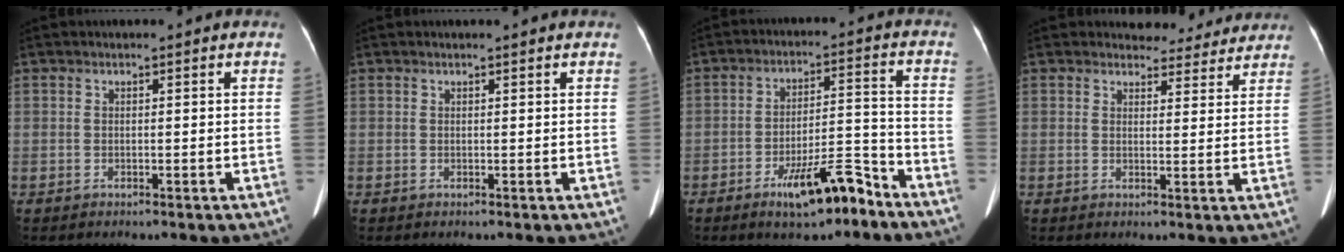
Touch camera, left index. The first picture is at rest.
{"total": 0.7, "force": [0.6, 0.0, 0.3], "torque": [-0.005, 0.004, 0.008]}
{"total": 10.1, "force": [-7.0, 2.2, 6.9], "torque": [-0.110, 0.006, -0.111]}
{"total": 6.3, "force": [5.9, 2.1, -0.1], "torque": [0.014, -0.003, 0.058]}